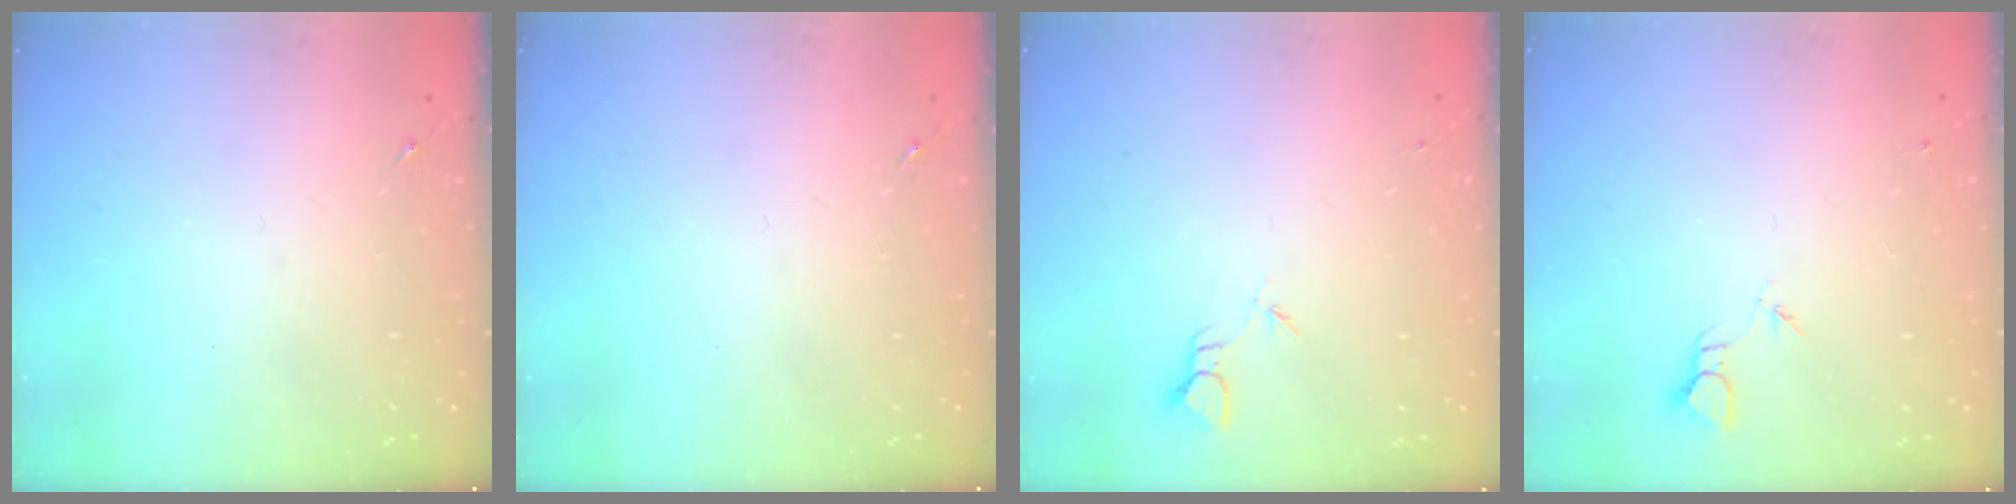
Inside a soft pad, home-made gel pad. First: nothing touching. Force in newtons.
{"total": 0.0}
{"total": 1.8, "press": 1.8, "slide": 0.0}
{"total": 2.3, "press": 2.3, "slide": 0.1}